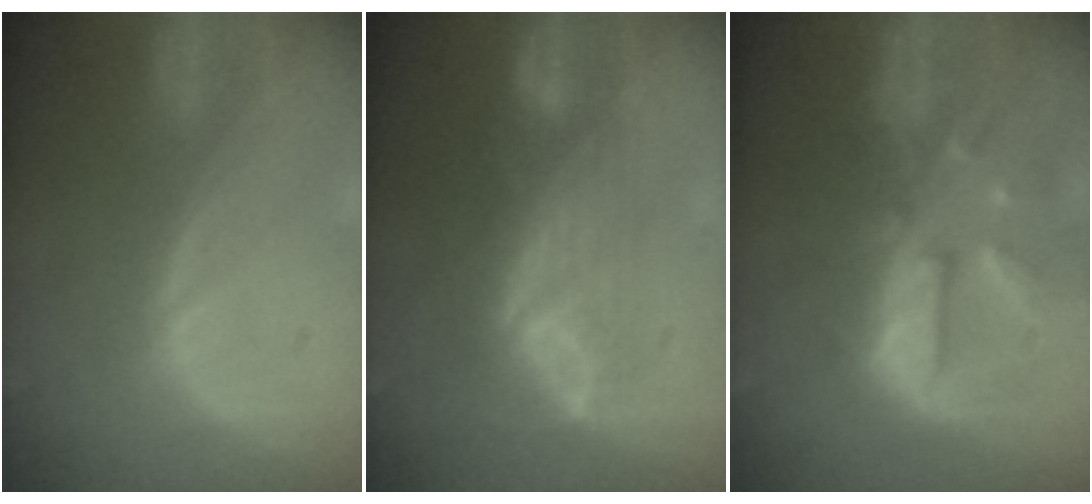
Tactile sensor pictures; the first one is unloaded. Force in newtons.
{"total": 7.8, "press": 6.7, "slide": 4.1}
{"total": 10.2, "press": 9.3, "slide": 4.2}